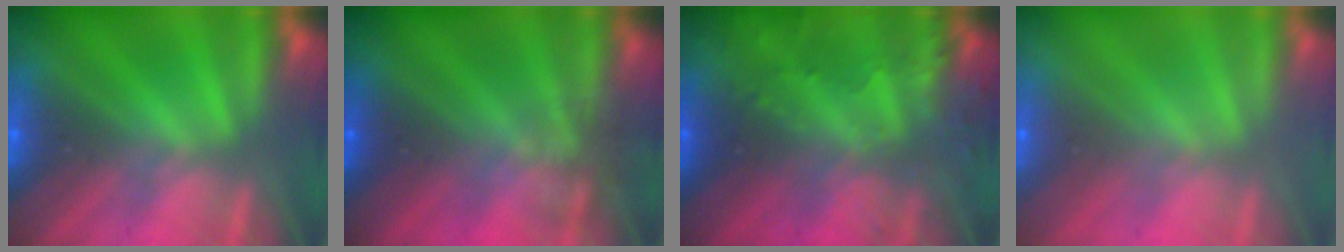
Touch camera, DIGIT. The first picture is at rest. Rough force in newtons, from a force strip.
{"total": 1.8}
{"total": 7.9}
{"total": 3.2}